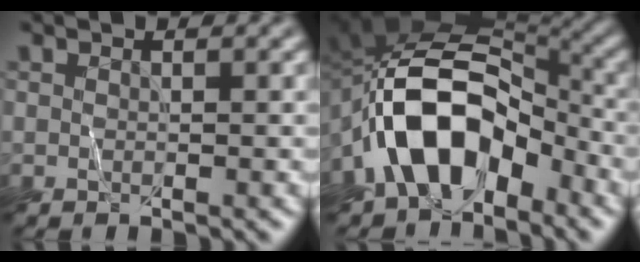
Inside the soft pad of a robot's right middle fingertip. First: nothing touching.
{"total": 10.6, "force": [-5.1, 6.3, 6.8], "torque": [-0.109, 0.022, -0.091]}